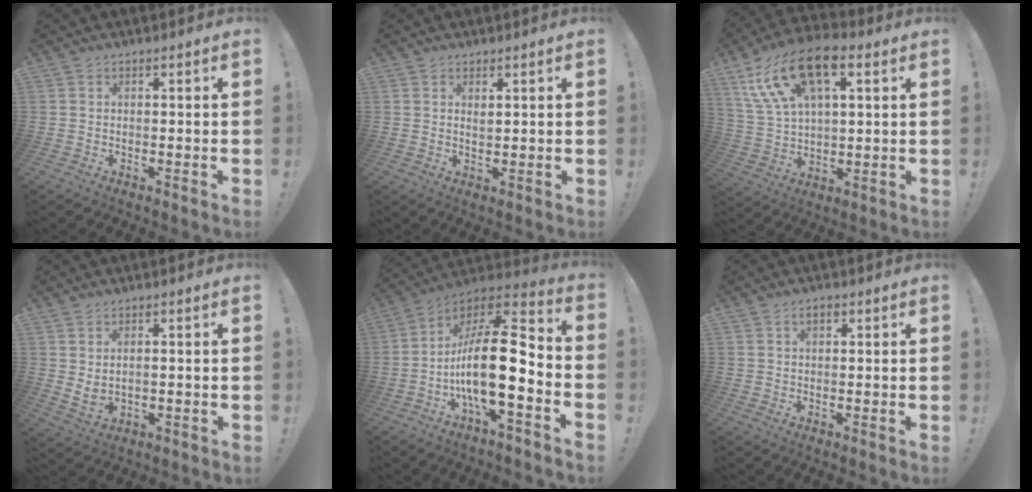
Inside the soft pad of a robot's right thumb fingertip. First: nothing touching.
{"total": 1.8, "force": [1.2, 0.7, 1.1], "torque": [-0.007, -0.006, 0.019]}
{"total": 17.4, "force": [8.4, 9.1, 12.2], "torque": [-0.232, -0.029, 0.150]}
{"total": 3.6, "force": [2.1, 1.3, 2.5], "torque": [-0.044, -0.011, 0.039]}
{"total": 20.7, "force": [-4.7, 6.5, 19.1], "torque": [-0.356, 0.017, -0.083]}
{"total": 1.9, "force": [0.9, 1.0, 1.3], "torque": [-0.026, 0.004, 0.015]}